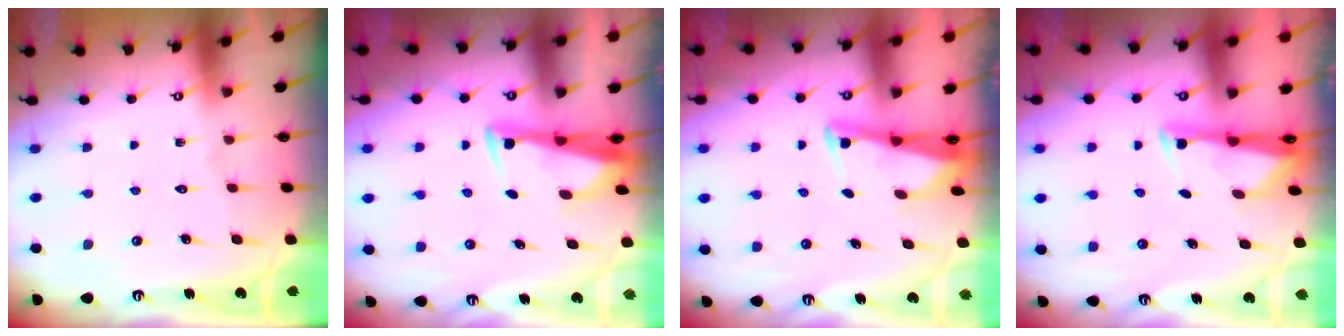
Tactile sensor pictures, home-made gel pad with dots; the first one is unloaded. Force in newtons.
{"total": 3.5, "press": 3.4, "slide": 0.9}
{"total": 2.8, "press": 2.8, "slide": 0.3}
{"total": 2.6, "press": 2.6, "slide": 0.3}